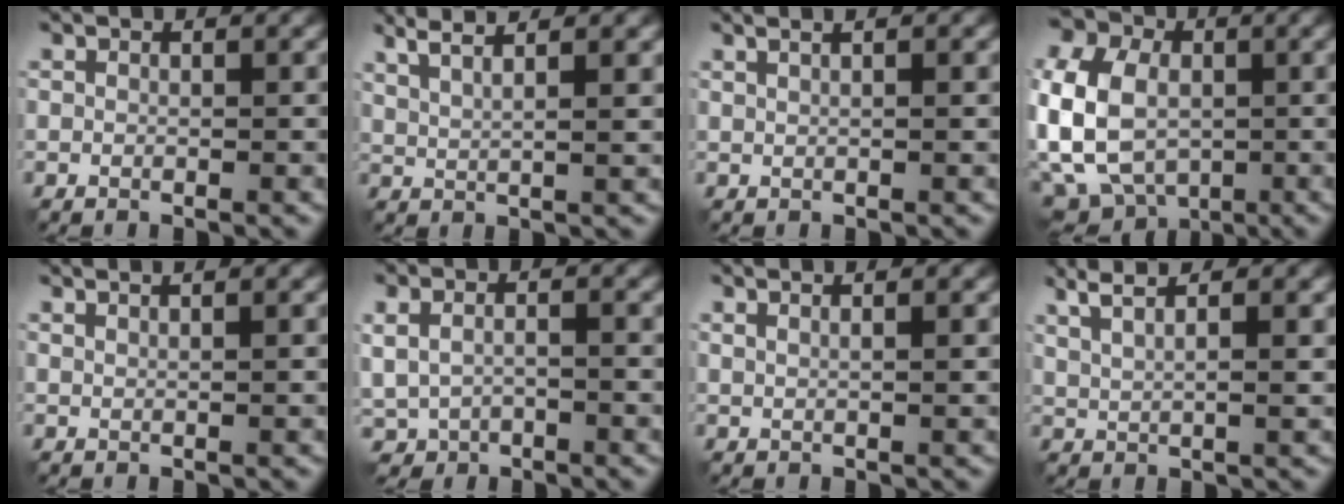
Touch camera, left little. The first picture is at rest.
{"total": 5.0, "force": [3.3, 1.2, 3.5], "torque": [-0.056, 0.020, 0.038]}
{"total": 3.2, "force": [1.7, 1.4, 2.4], "torque": [-0.016, 0.022, 0.001]}
{"total": 16.3, "force": [-0.6, 12.6, 10.2], "torque": [-0.238, 0.008, -0.038]}
{"total": 2.3, "force": [1.6, 0.6, 1.4], "torque": [-0.004, 0.006, 0.005]}
{"total": 3.0, "force": [-0.4, 2.0, 2.2], "torque": [-0.047, -0.008, -0.004]}
{"total": 2.9, "force": [1.8, 1.1, 2.0], "torque": [-0.010, 0.011, 0.004]}
{"total": 4.6, "force": [2.8, 1.2, 3.5], "torque": [-0.063, 0.015, 0.037]}